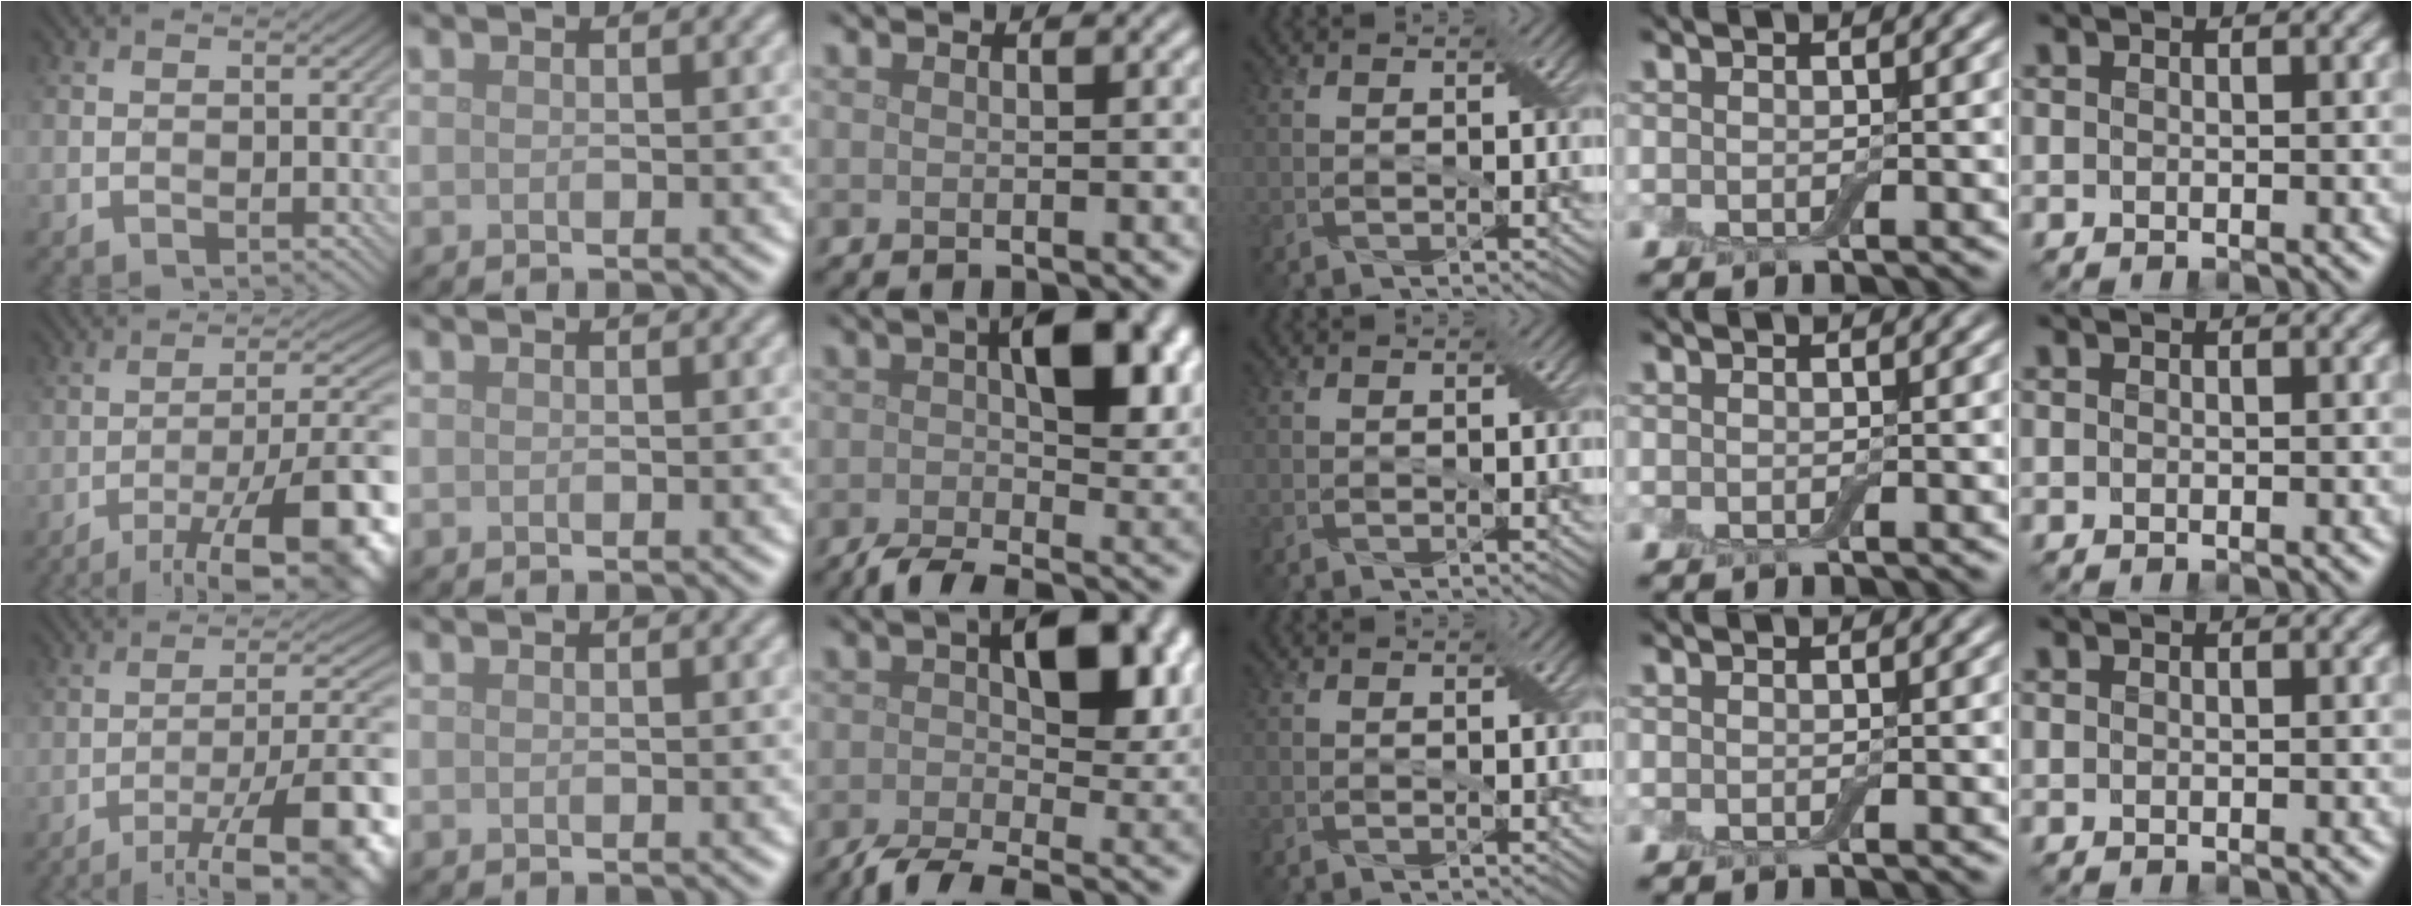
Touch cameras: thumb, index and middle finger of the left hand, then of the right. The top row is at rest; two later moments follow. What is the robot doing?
{"motion": "close", "object": "airpods case & airpods"}